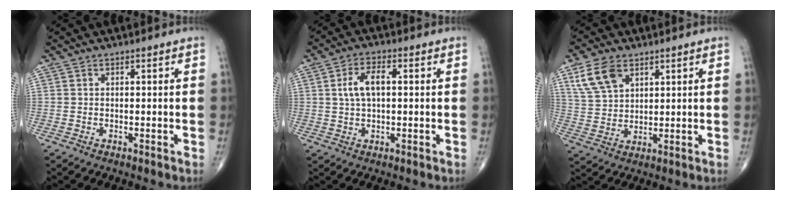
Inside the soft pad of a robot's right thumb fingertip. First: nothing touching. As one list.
[{"total": 6.1, "force": [1.0, 3.0, 5.2], "torque": [-0.102, 0.012, 0.017]}, {"total": 8.4, "force": [4.6, 5.0, 5.0], "torque": [-0.085, -0.012, 0.096]}]